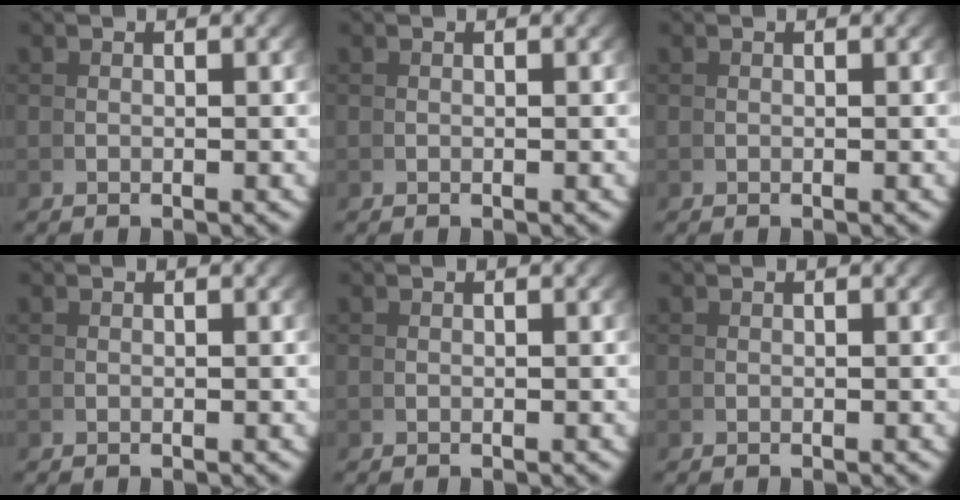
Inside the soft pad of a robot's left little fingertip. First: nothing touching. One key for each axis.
{"total": 0.0}
{"total": 0.0}
{"total": 0.0}
{"total": 0.0}
{"total": 0.0}